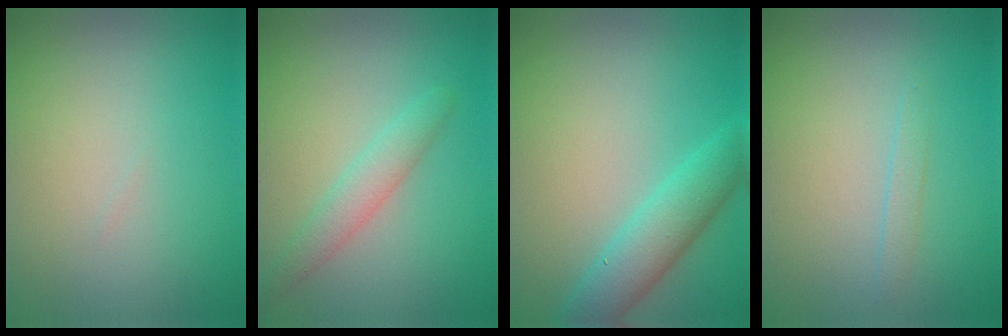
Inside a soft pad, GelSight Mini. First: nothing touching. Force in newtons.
{"total": 2.4, "press": 2.4, "slide": 0.2}
{"total": 3.9, "press": 3.9, "slide": 0.2}
{"total": 0.8, "press": 0.8, "slide": 0.1}